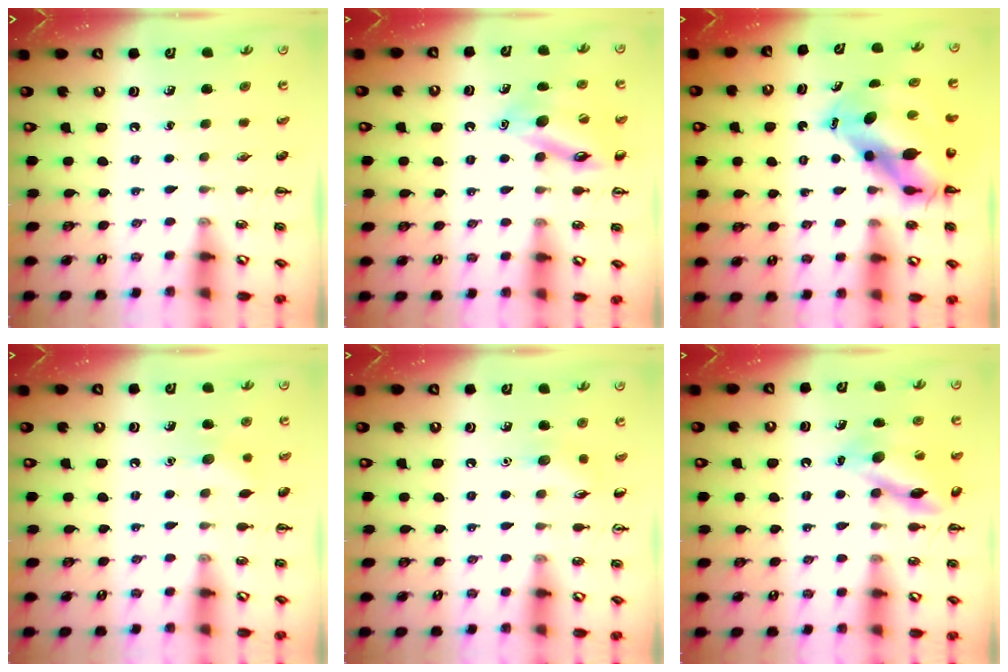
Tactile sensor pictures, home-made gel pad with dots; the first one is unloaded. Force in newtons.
{"total": 14.6, "press": 14.4, "slide": 2.0}
{"total": 10.6, "press": 10.3, "slide": 2.5}
{"total": 7.4, "press": 7.1, "slide": 1.8}
{"total": 5.7, "press": 5.5, "slide": 1.4}
{"total": 14.3, "press": 14.2, "slide": 1.2}